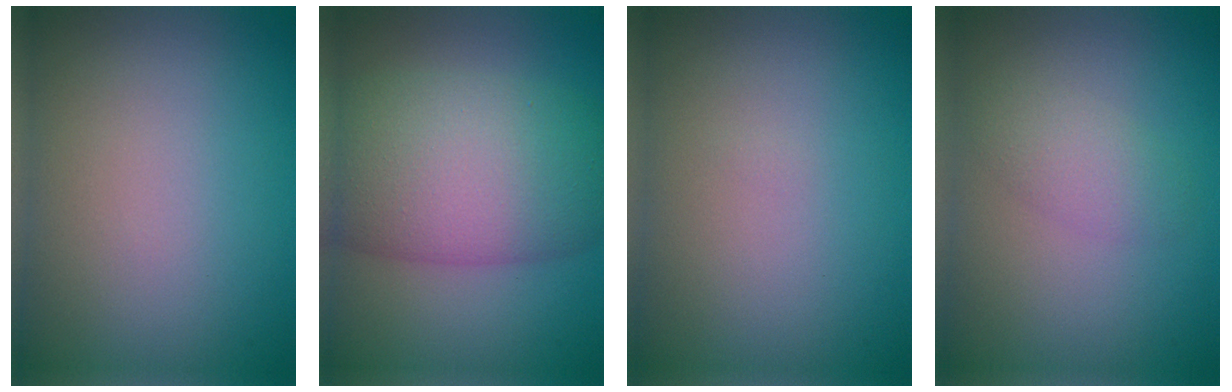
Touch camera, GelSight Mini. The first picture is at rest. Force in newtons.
{"total": 10.9, "press": 10.9, "slide": 0.4}
{"total": 0.0}
{"total": 2.1, "press": 2.1, "slide": 0.0}